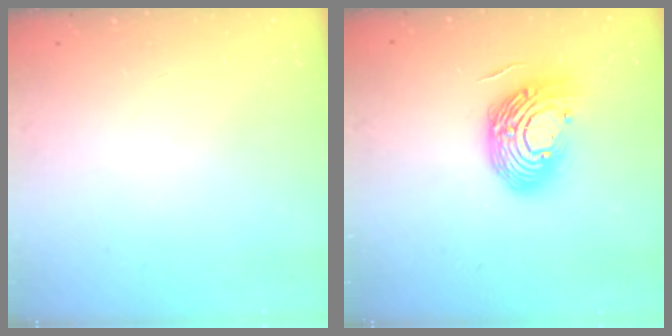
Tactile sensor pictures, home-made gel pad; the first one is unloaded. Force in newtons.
{"total": 15.4, "press": 15.3, "slide": 1.4}